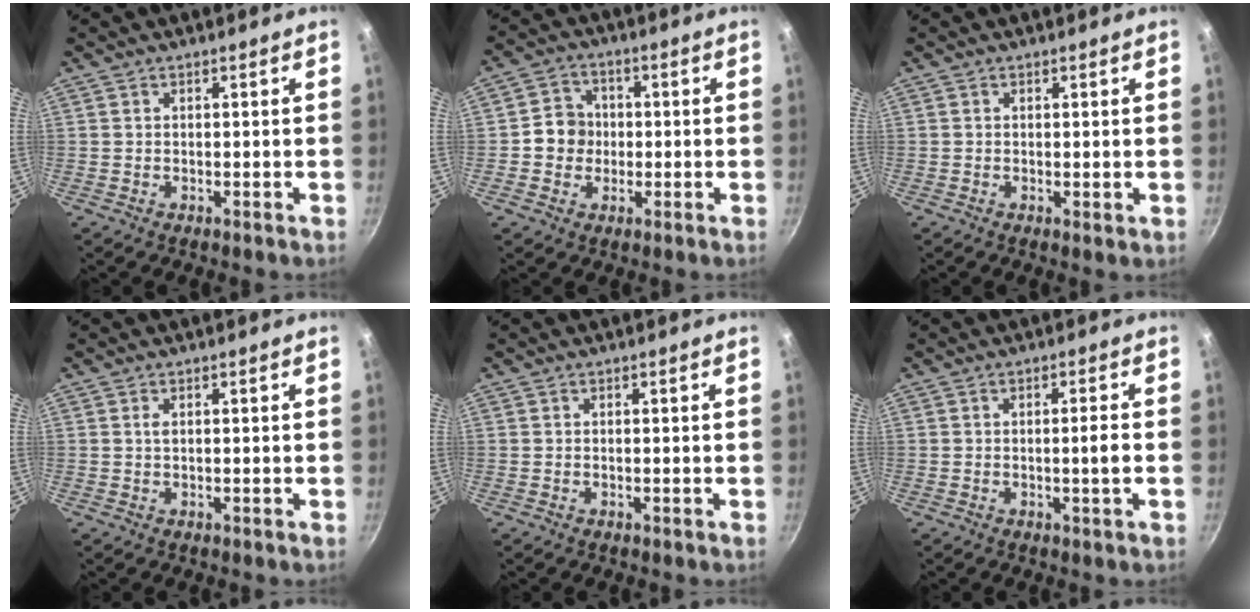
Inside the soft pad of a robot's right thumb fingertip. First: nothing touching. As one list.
[{"total": 6.3, "force": [-0.4, 5.9, 2.3], "torque": [-0.004, 0.013, -0.019]}, {"total": 0.6, "force": [0.1, 0.2, 0.5], "torque": [-0.009, -0.004, 0.001]}, {"total": 0.9, "force": [0.2, 0.5, 0.7], "torque": [-0.013, 0.001, 0.004]}, {"total": 0.0}, {"total": 3.0, "force": [-0.6, -0.1, 2.9], "torque": [-0.047, 0.007, -0.007]}]